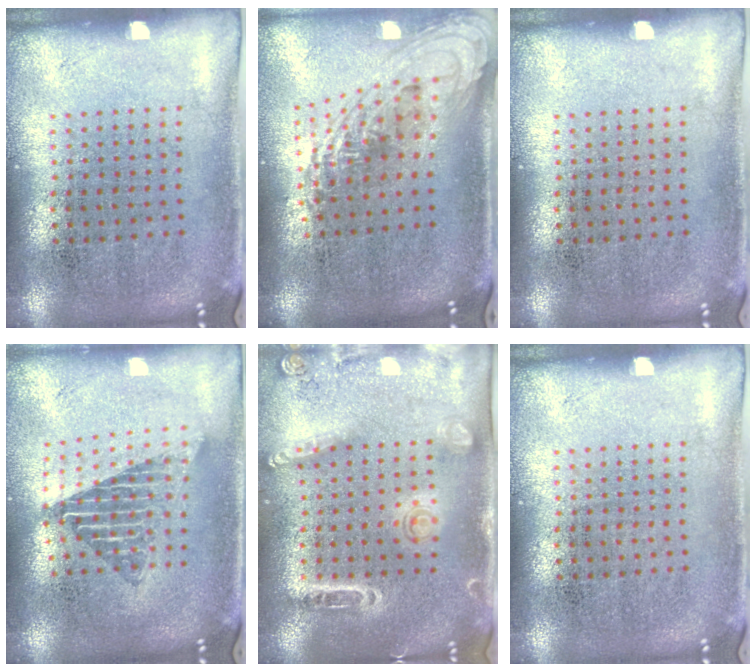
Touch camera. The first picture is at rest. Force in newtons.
{"total": 1.9, "press": 1.5, "slide": 1.2}
{"total": 0.0}
{"total": 1.8, "press": 1.4, "slide": 1.0}
{"total": 1.6, "press": 1.5, "slide": 0.4}
{"total": 0.0}